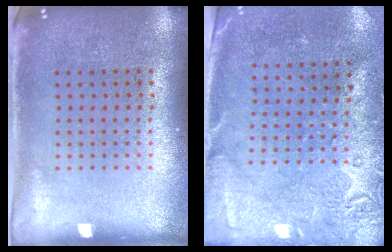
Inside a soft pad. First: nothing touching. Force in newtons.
{"total": 2.7, "press": 2.2, "slide": 1.7}